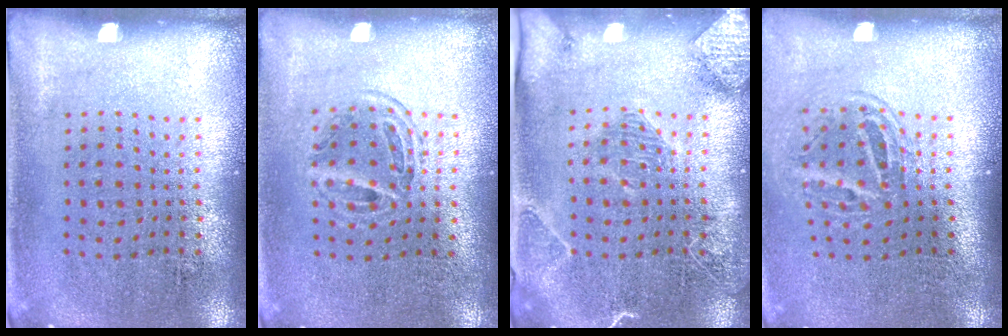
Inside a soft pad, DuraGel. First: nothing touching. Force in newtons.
{"total": 1.1, "press": 0.9, "slide": 0.6}
{"total": 2.1, "press": 2.0, "slide": 0.5}
{"total": 1.7, "press": 1.1, "slide": 1.3}